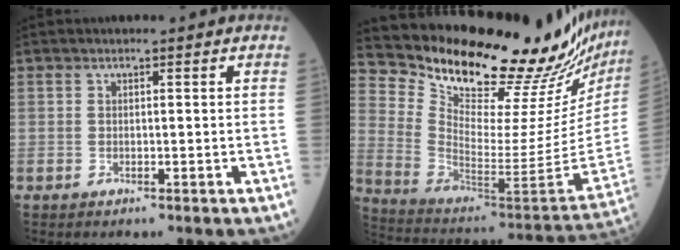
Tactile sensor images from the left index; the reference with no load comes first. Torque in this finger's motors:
{"motor_torque": [0.49, -0.69, 0.29, 0.06]}